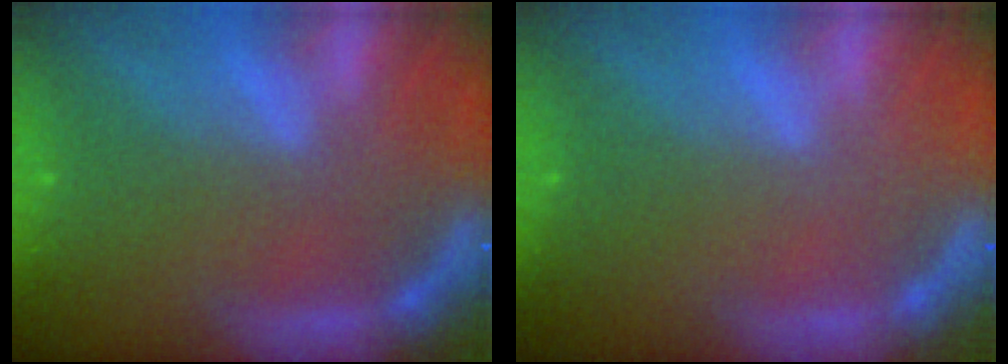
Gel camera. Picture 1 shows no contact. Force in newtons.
{"total": 0.0}